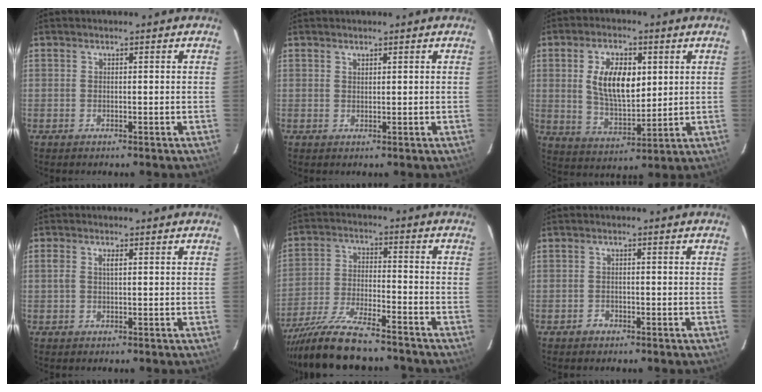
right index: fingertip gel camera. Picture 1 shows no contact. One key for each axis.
{"total": 0.8, "fx": 0.7, "fy": 0.4, "fz": 0.2, "tx": -0.003, "ty": -0.001, "tz": 0.013}
{"total": 11.5, "fx": 2.7, "fy": 5.9, "fz": 9.5, "tx": -0.179, "ty": 0.004, "tz": 0.059}
{"total": 2.1, "fx": 0.5, "fy": 1.0, "fz": 1.8, "tx": -0.035, "ty": 0.003, "tz": 0.007}
{"total": 14.9, "fx": -13.1, "fy": 2.4, "fz": 6.8, "tx": -0.143, "ty": -0.030, "tz": -0.226}
{"total": 1.5, "fx": -1.0, "fy": 1.2, "fz": 0.1, "tx": 0.000, "ty": 0.002, "tz": -0.013}